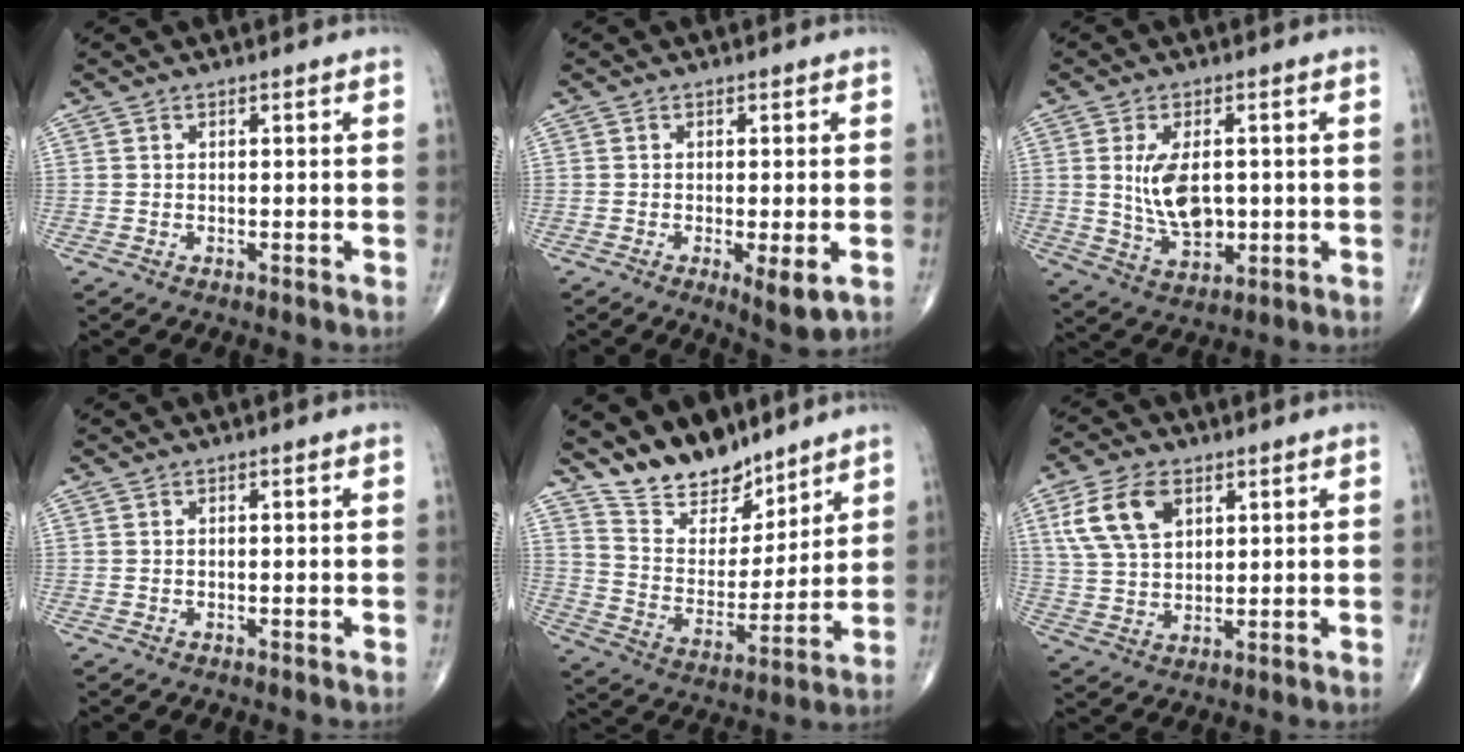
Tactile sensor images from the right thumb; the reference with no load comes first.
{"total": 5.0, "force": [-1.4, 1.2, 4.6], "torque": [-0.075, -0.017, -0.021]}
{"total": 9.2, "force": [0.7, 5.2, 7.5], "torque": [-0.128, -0.011, 0.026]}
{"total": 0.0}
{"total": 13.4, "force": [11.2, 6.1, 4.3], "torque": [-0.039, -0.082, 0.210]}
{"total": 10.5, "force": [4.2, 6.3, 7.2], "torque": [-0.136, -0.004, 0.085]}